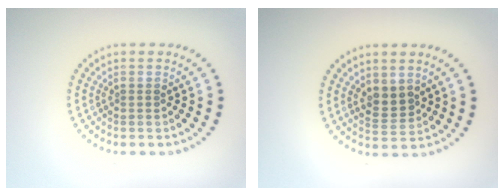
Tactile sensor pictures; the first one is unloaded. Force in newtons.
{"total": 2.2, "press": 2.1, "slide": 0.7}